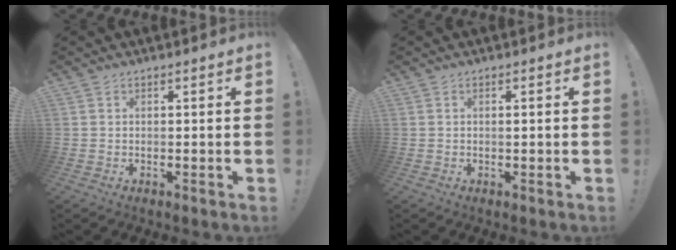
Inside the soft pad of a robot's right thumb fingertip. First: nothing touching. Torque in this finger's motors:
{"motor_torque": [-0.13, -0.26, 0.00, 0.06, 0.02]}